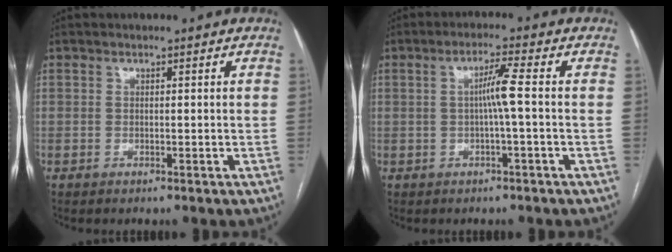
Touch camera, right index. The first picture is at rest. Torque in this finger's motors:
{"motor_torque": [0.39, -0.09, 0.10, 0.06]}